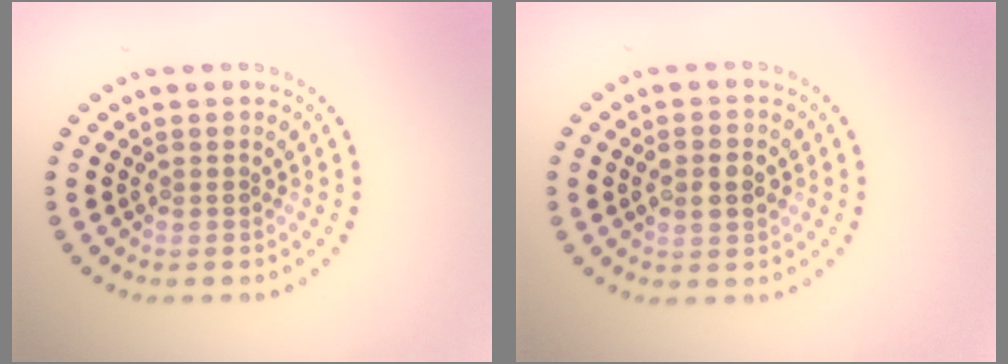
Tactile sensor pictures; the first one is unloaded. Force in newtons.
{"total": 2.3, "press": 2.3, "slide": 0.3}